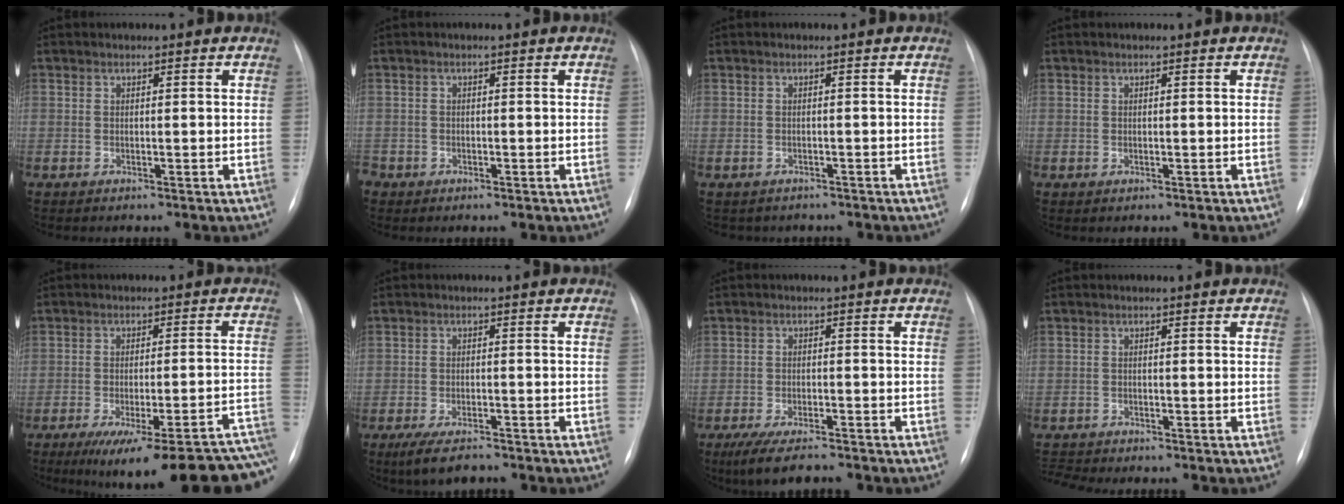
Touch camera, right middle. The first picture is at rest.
{"total": 2.2, "force": [-1.3, 1.7, 0.4], "torque": [-0.006, 0.003, -0.024]}
{"total": 4.0, "force": [-3.4, 2.0, 0.5], "torque": [-0.011, 0.010, -0.037]}
{"total": 0.0}
{"total": 23.8, "force": [-19.3, 2.4, 13.8], "torque": [-0.102, -0.004, -0.243]}
{"total": 5.7, "force": [-4.4, 1.5, 3.2], "torque": [-0.061, -0.009, -0.073]}
{"total": 8.0, "force": [-6.5, 1.5, 4.3], "torque": [-0.073, -0.018, -0.104]}
{"total": 3.1, "force": [-3.1, 0.1, 0.4], "torque": [-0.003, -0.008, -0.048]}